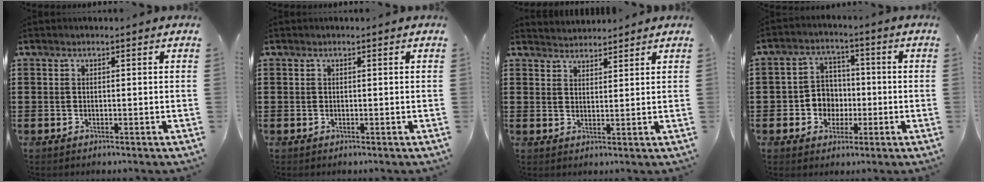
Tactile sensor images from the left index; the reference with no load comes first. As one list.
[{"total": 0.0}, {"total": 2.5, "force": [2.4, 0.2, -0.5], "torque": [0.002, -0.005, 0.047]}, {"total": 5.5, "force": [-1.0, 5.1, 1.7], "torque": [-0.048, 0.016, -0.019]}]